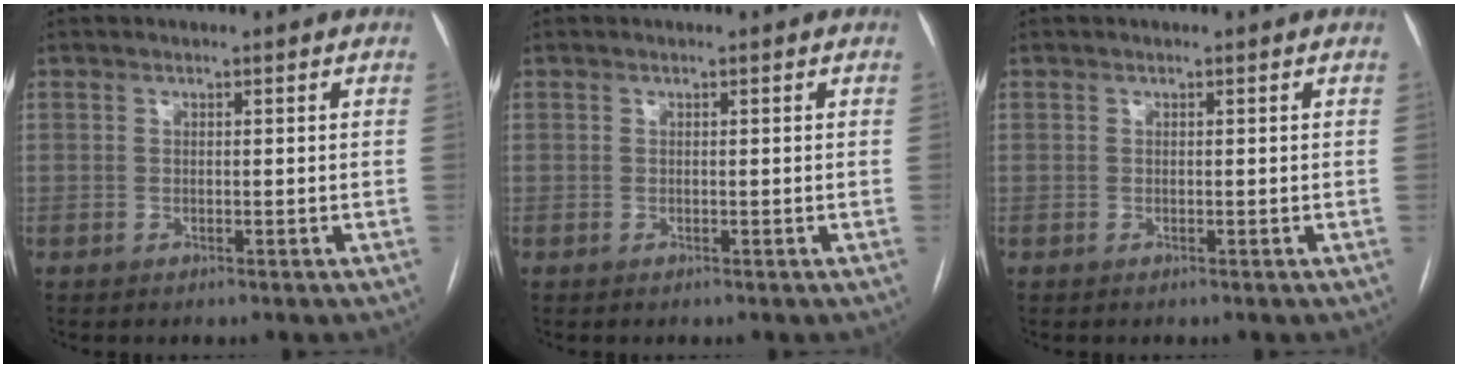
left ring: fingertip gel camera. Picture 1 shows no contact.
{"total": 0.0}
{"total": 0.0}